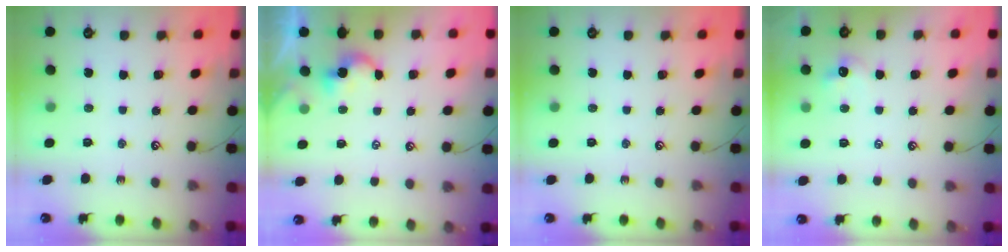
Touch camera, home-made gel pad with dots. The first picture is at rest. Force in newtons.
{"total": 2.9, "press": 2.9, "slide": 0.2}
{"total": 0.0}
{"total": 0.0}